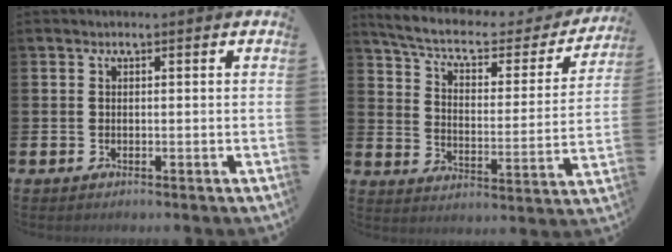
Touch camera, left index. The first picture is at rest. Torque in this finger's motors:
{"motor_torque": [0.38, -0.59, 0.18, 0.05]}